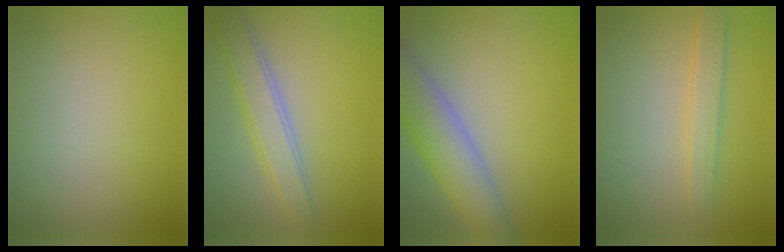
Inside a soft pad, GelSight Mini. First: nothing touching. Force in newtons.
{"total": 3.8, "press": 3.8, "slide": 0.1}
{"total": 5.8, "press": 5.8, "slide": 0.2}
{"total": 2.2, "press": 2.2, "slide": 0.1}